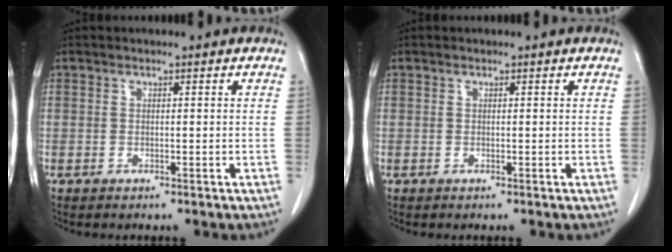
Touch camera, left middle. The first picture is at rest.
{"total": 0.0}